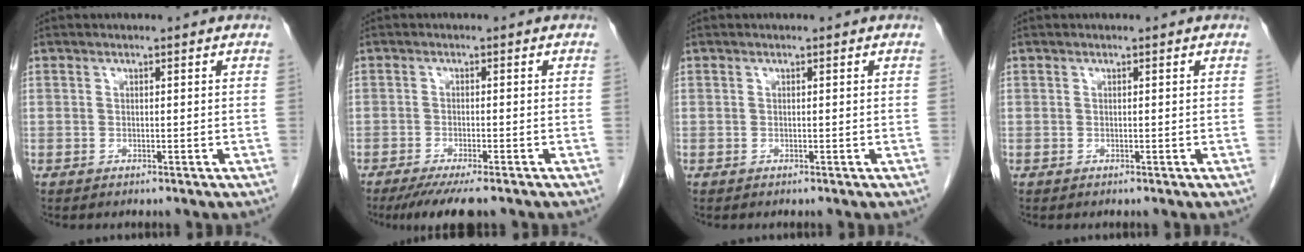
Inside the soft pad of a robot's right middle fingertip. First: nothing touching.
{"total": 7.5, "force": [-5.8, 0.9, 4.6], "torque": [-0.067, -0.016, -0.089]}
{"total": 0.0}
{"total": 0.0}